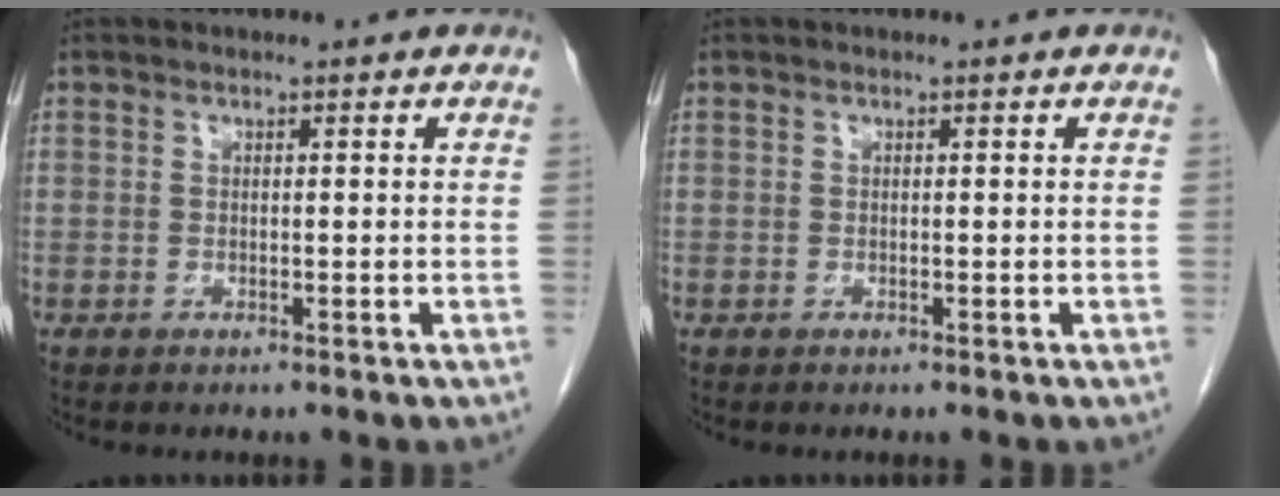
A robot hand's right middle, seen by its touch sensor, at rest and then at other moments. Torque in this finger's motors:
{"motor_torque": [0.52, -0.33, 0.04, 0.01]}